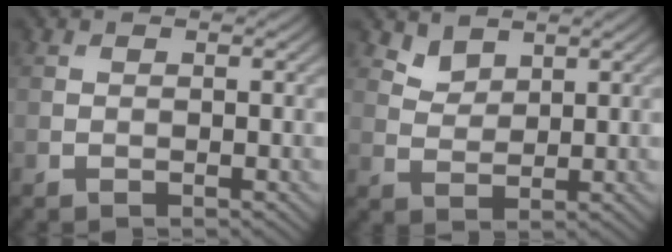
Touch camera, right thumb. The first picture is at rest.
{"total": 2.6, "force": [2.2, 1.3, 0.7], "torque": [-0.021, -0.007, 0.050]}